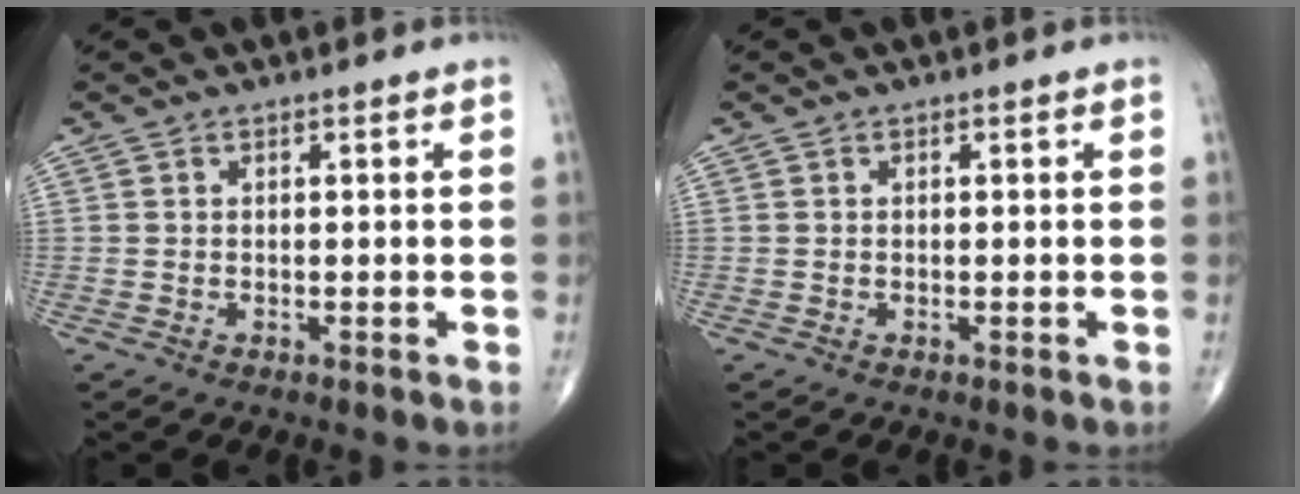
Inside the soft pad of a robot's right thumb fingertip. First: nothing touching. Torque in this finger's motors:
{"motor_torque": [-0.31, 0.00, 0.08, 0.18, 0.00]}